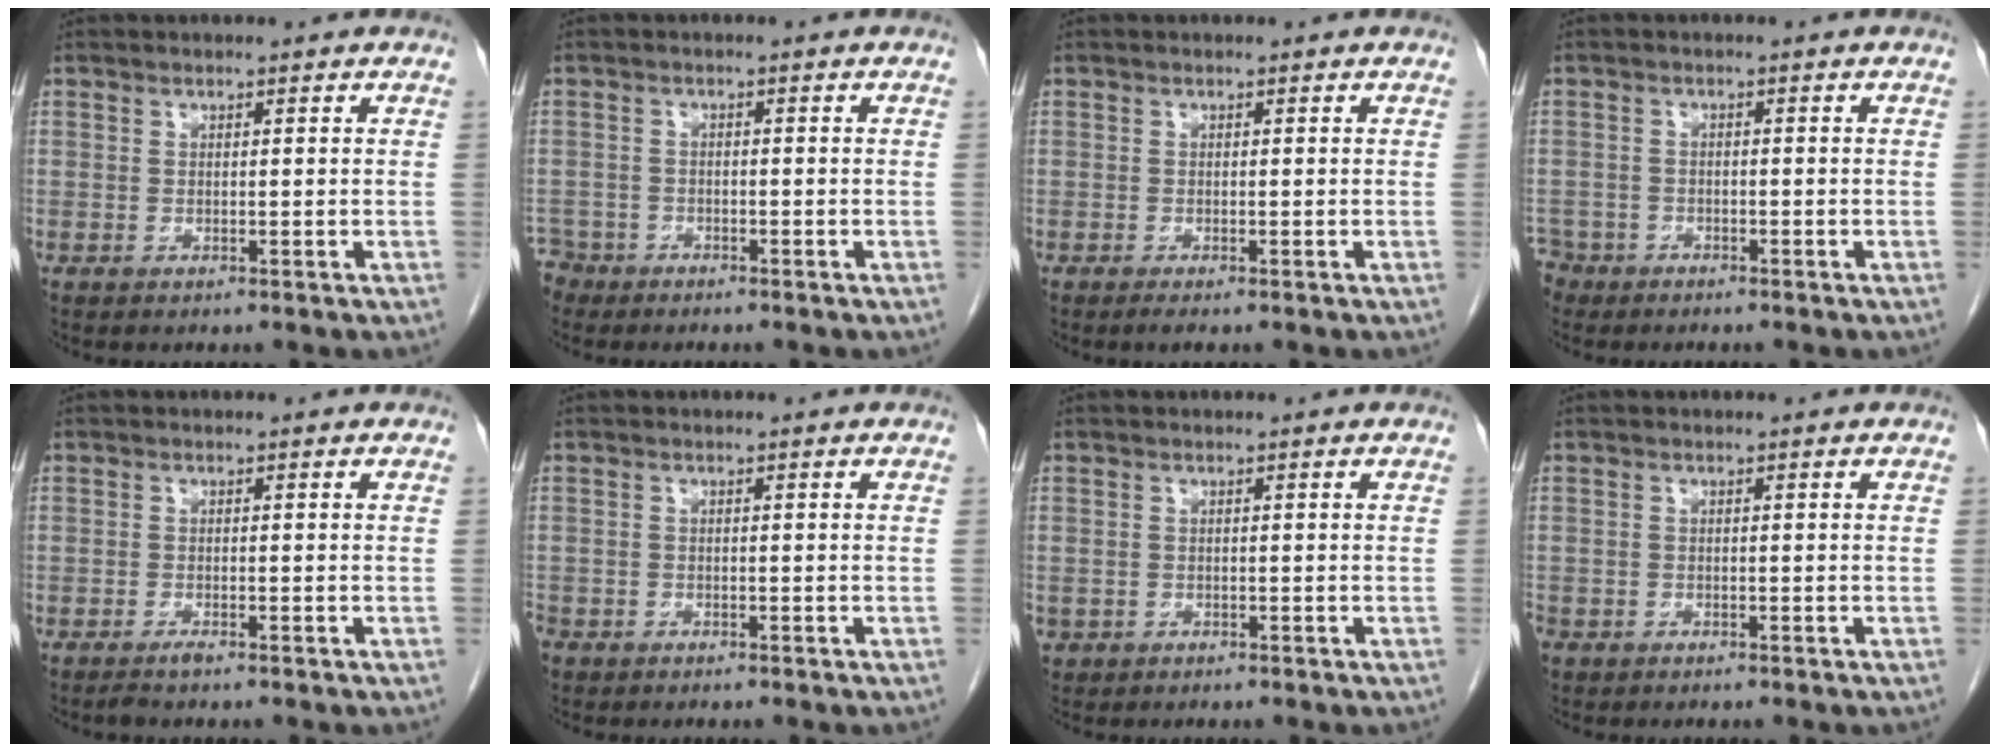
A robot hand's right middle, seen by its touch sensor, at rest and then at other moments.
{"total": 3.1, "force": [-2.7, 1.5, -0.6], "torque": [0.009, 0.002, -0.054]}
{"total": 1.1, "force": [-0.8, 0.0, 0.7], "torque": [-0.009, -0.003, -0.011]}
{"total": 3.5, "force": [-2.8, 2.0, -0.4], "torque": [0.005, 0.003, -0.057]}
{"total": 1.0, "force": [-0.9, -0.1, 0.5], "torque": [-0.015, -0.003, -0.016]}
{"total": 2.4, "force": [-1.6, 1.6, 0.6], "torque": [-0.021, -0.001, -0.032]}
{"total": 1.1, "force": [-0.4, 1.0, 0.2], "torque": [-0.008, 0.004, 0.000]}
{"total": 1.5, "force": [-0.9, 1.1, 0.5], "torque": [-0.016, 0.000, -0.017]}